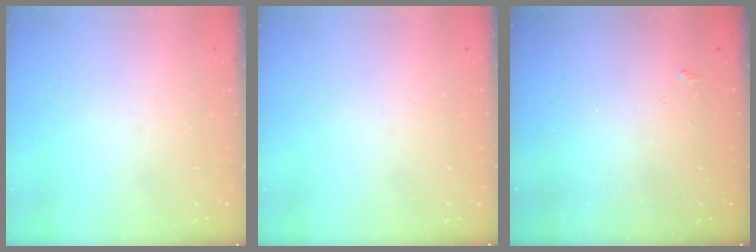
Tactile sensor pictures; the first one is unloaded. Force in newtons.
{"total": 0.0}
{"total": 2.1, "press": 2.1, "slide": 0.4}